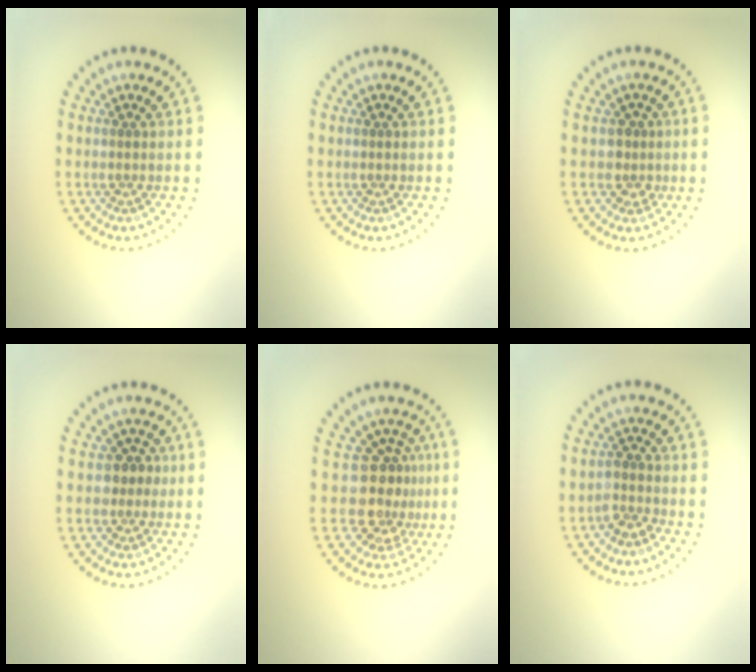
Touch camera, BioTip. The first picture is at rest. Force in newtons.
{"total": 0.0}
{"total": 1.8, "press": 1.4, "slide": 1.1}
{"total": 2.1, "press": 1.8, "slide": 1.1}
{"total": 3.9, "press": 2.9, "slide": 2.6}
{"total": 1.5, "press": 1.3, "slide": 0.9}